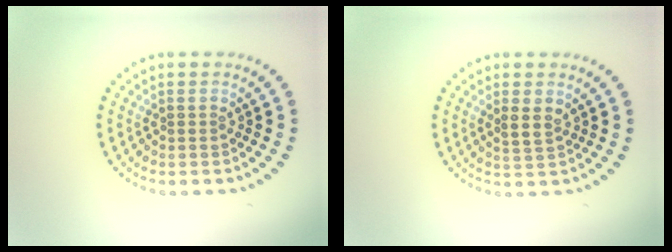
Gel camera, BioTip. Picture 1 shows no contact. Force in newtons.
{"total": 1.5, "press": 1.3, "slide": 0.8}